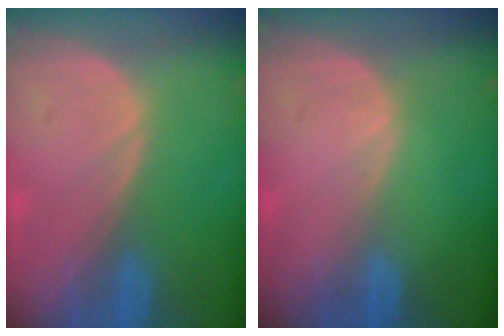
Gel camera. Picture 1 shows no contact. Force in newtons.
{"total": 0.0}